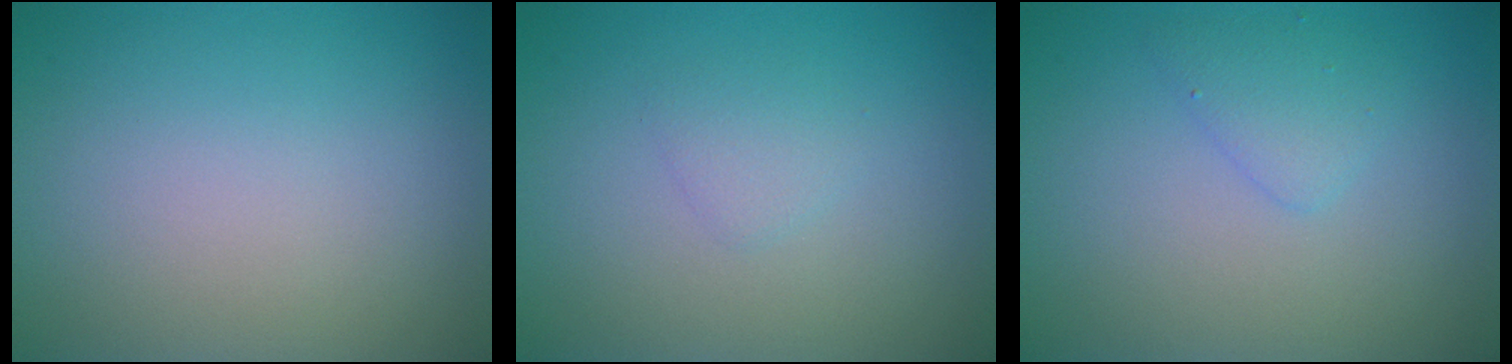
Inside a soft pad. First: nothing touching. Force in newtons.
{"total": 1.1, "press": 1.1, "slide": 0.0}
{"total": 1.7, "press": 1.6, "slide": 0.1}